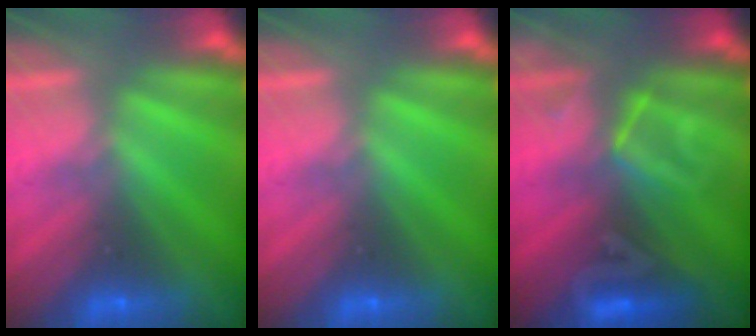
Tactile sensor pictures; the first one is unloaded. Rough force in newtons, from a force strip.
{"total": 0.0}
{"total": 2.8}